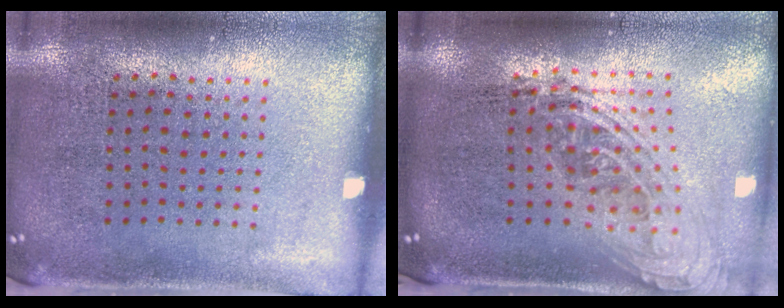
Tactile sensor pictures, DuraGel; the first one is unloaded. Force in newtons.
{"total": 2.1, "press": 1.6, "slide": 1.4}